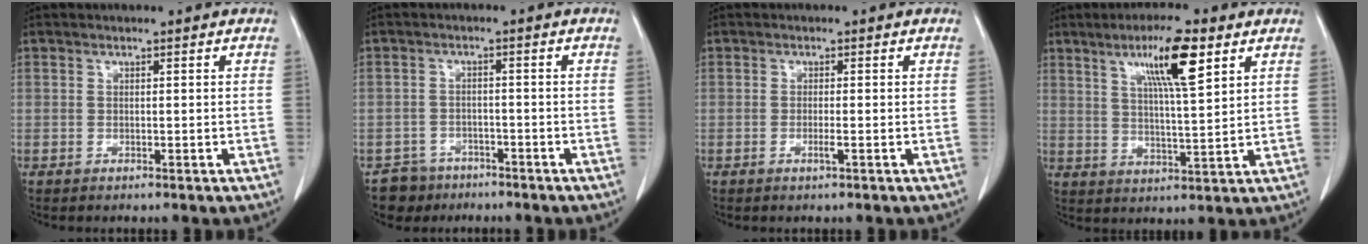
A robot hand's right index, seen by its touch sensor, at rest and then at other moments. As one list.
[{"total": 4.2, "force": [-3.2, 2.7, -0.5], "torque": [0.011, 0.006, -0.053]}, {"total": 1.4, "force": [-0.6, -0.1, 1.2], "torque": [-0.025, -0.003, -0.009]}, {"total": 9.8, "force": [5.1, 0.7, 8.4], "torque": [-0.147, 0.004, 0.085]}]